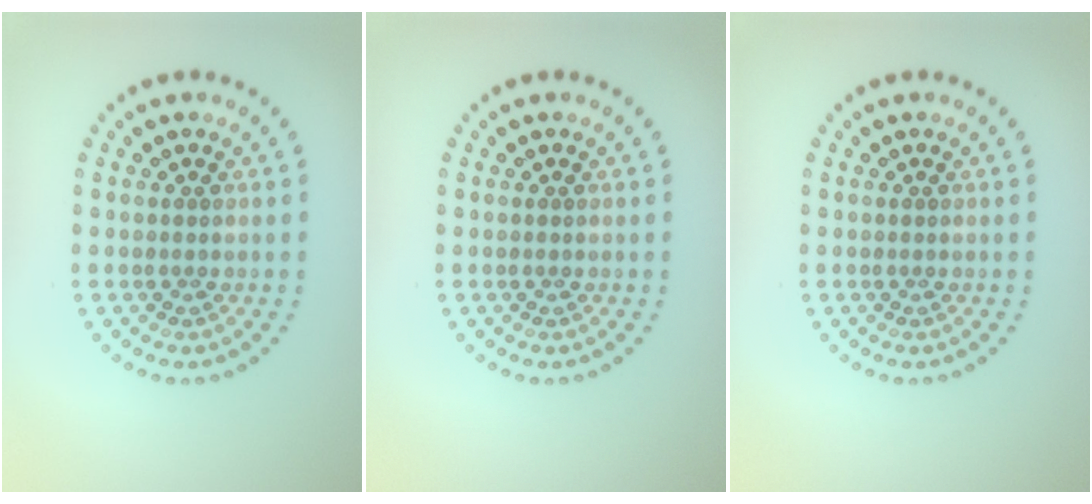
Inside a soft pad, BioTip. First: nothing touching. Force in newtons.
{"total": 0.0}
{"total": 0.0}